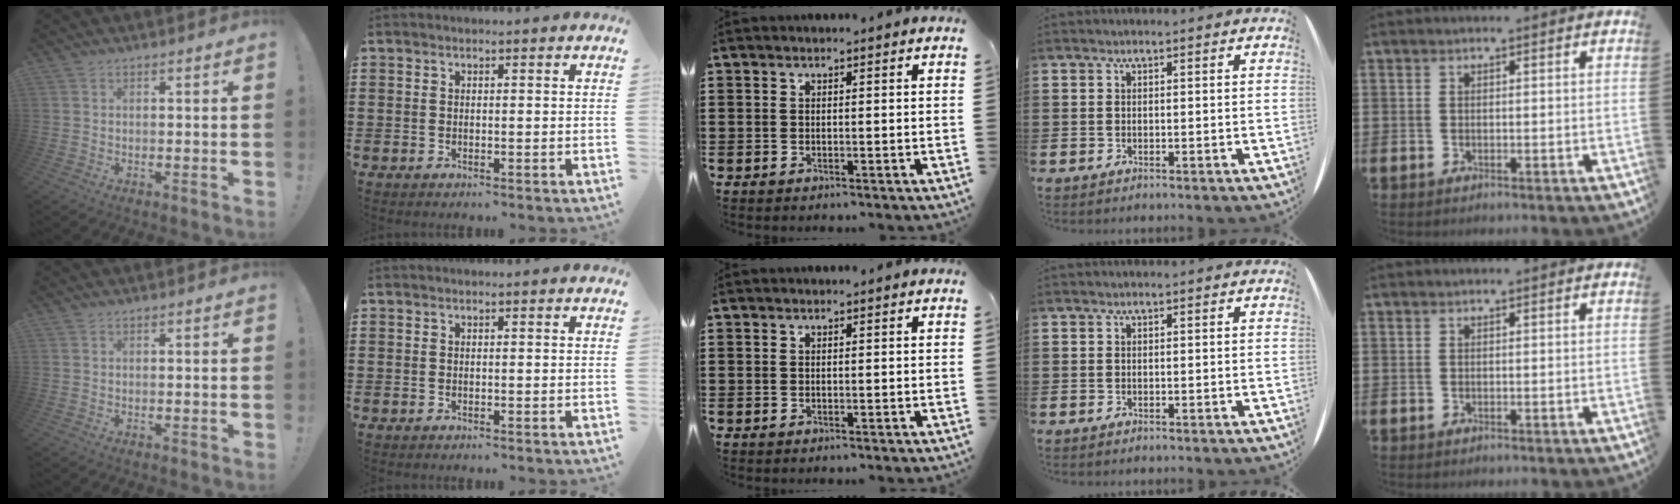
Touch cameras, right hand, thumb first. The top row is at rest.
{}